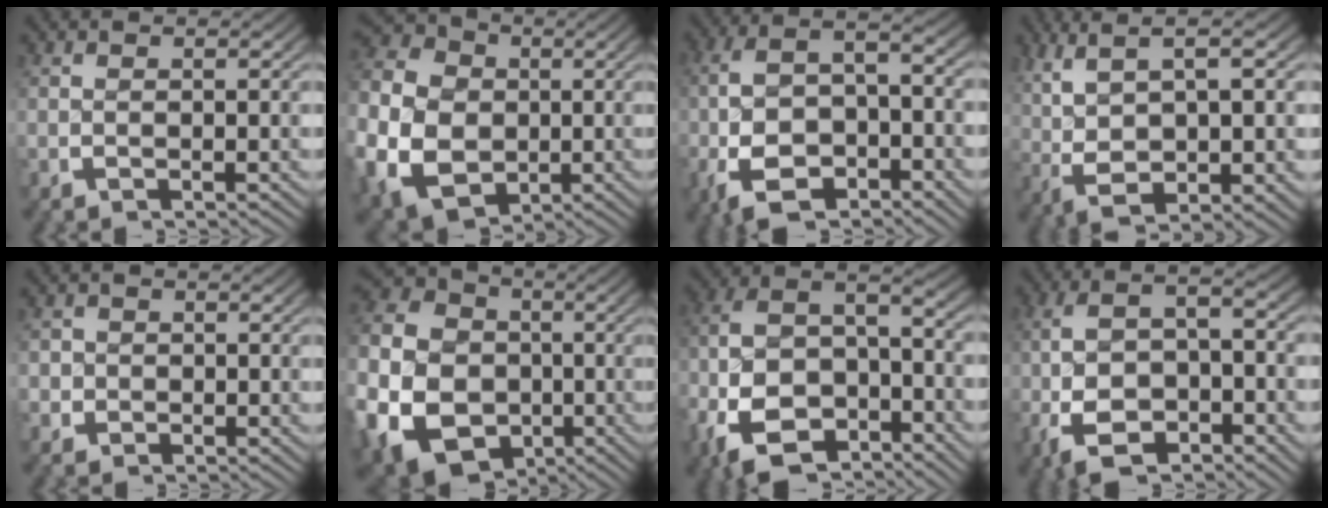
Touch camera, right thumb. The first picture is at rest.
{"total": 15.2, "force": [-1.3, 12.1, 9.0], "torque": [-0.208, -0.047, -0.005]}
{"total": 7.7, "force": [-1.6, 4.5, 6.1], "torque": [-0.122, -0.012, -0.015]}
{"total": 8.2, "force": [2.1, 4.0, 6.9], "torque": [-0.132, -0.007, 0.051]}
{"total": 1.7, "force": [-0.2, 1.7, 0.2], "torque": [-0.001, -0.002, -0.007]}
{"total": 20.4, "force": [-3.8, 16.7, 11.1], "torque": [-0.256, -0.062, -0.050]}
{"total": 12.0, "force": [-2.3, 8.5, 8.0], "torque": [-0.174, -0.030, -0.033]}
{"total": 6.9, "force": [-1.4, 3.8, 5.6], "torque": [-0.110, -0.008, -0.014]}